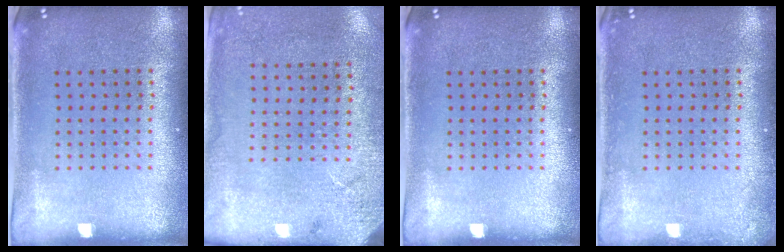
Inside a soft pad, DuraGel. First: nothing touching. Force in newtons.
{"total": 2.7, "press": 2.2, "slide": 1.5}
{"total": 0.0}
{"total": 0.8, "press": 0.8, "slide": 0.1}